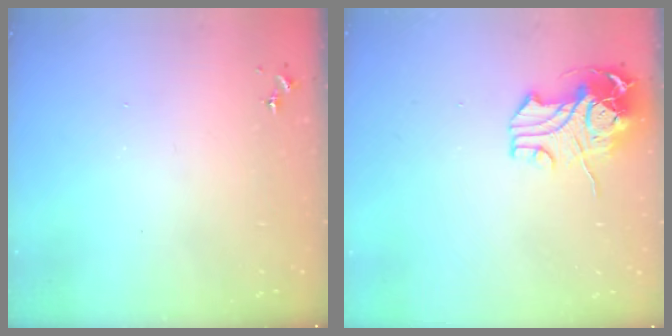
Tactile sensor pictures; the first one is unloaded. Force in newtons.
{"total": 11.8, "press": 11.7, "slide": 2.1}